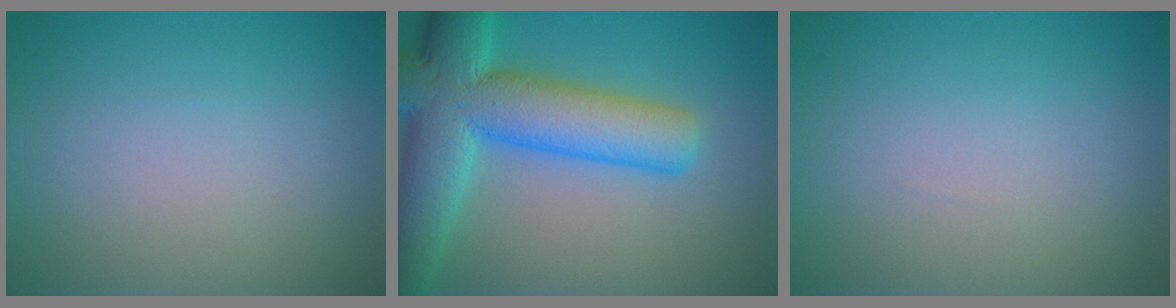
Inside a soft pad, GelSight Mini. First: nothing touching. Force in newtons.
{"total": 11.3, "press": 11.2, "slide": 0.4}
{"total": 0.0}